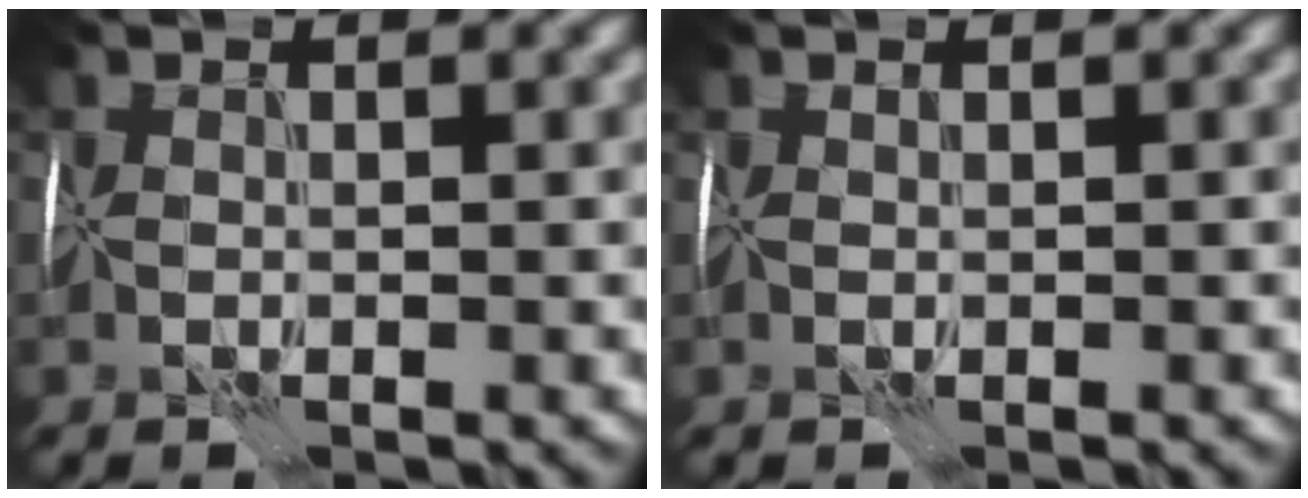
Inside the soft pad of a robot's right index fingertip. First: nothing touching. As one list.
[{"total": 0.0}]